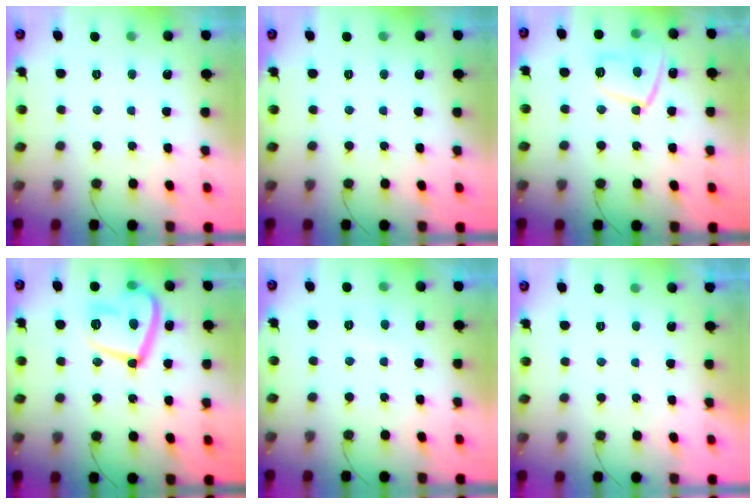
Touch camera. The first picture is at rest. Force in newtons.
{"total": 0.0}
{"total": 11.8, "press": 11.8, "slide": 1.0}
{"total": 16.8, "press": 16.7, "slide": 1.7}
{"total": 0.0}
{"total": 2.1, "press": 2.1, "slide": 0.4}